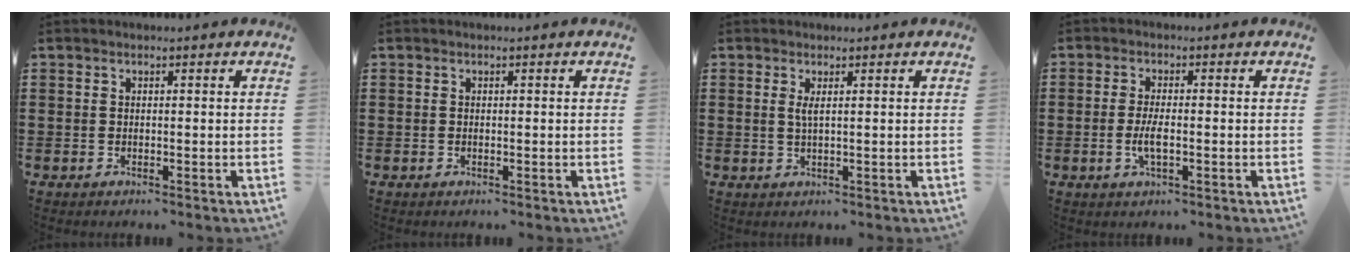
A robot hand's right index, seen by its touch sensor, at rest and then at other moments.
{"total": 0.0}
{"total": 1.4, "force": [0.4, 0.1, 1.3], "torque": [-0.028, 0.000, 0.008]}
{"total": 3.1, "force": [-0.7, 0.8, 2.9], "torque": [-0.065, -0.005, -0.018]}